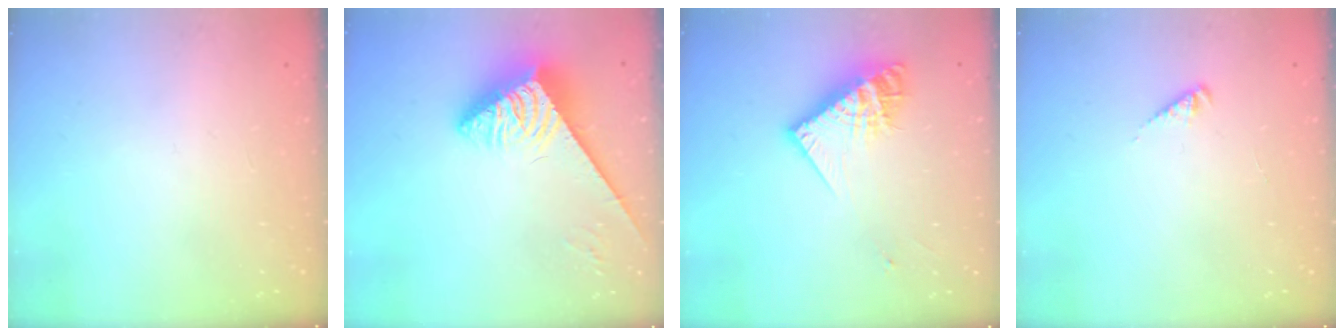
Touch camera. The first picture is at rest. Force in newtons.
{"total": 3.9, "press": 3.8, "slide": 0.8}
{"total": 13.8, "press": 13.7, "slide": 1.0}
{"total": 1.9, "press": 1.8, "slide": 0.4}